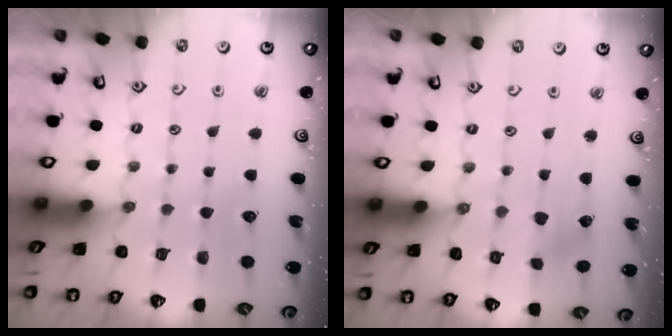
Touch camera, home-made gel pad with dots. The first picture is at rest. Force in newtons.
{"total": 2.5, "press": 2.4, "slide": 0.7}